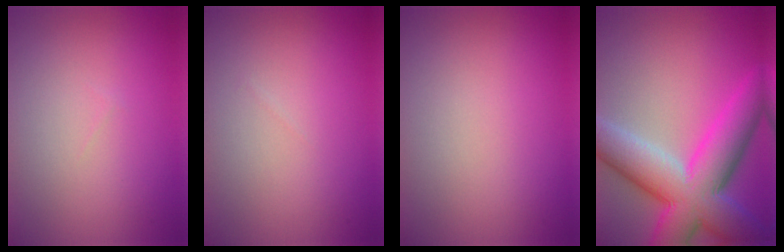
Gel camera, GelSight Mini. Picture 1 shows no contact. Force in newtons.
{"total": 0.0}
{"total": 0.0}
{"total": 11.9, "press": 11.8, "slide": 0.7}